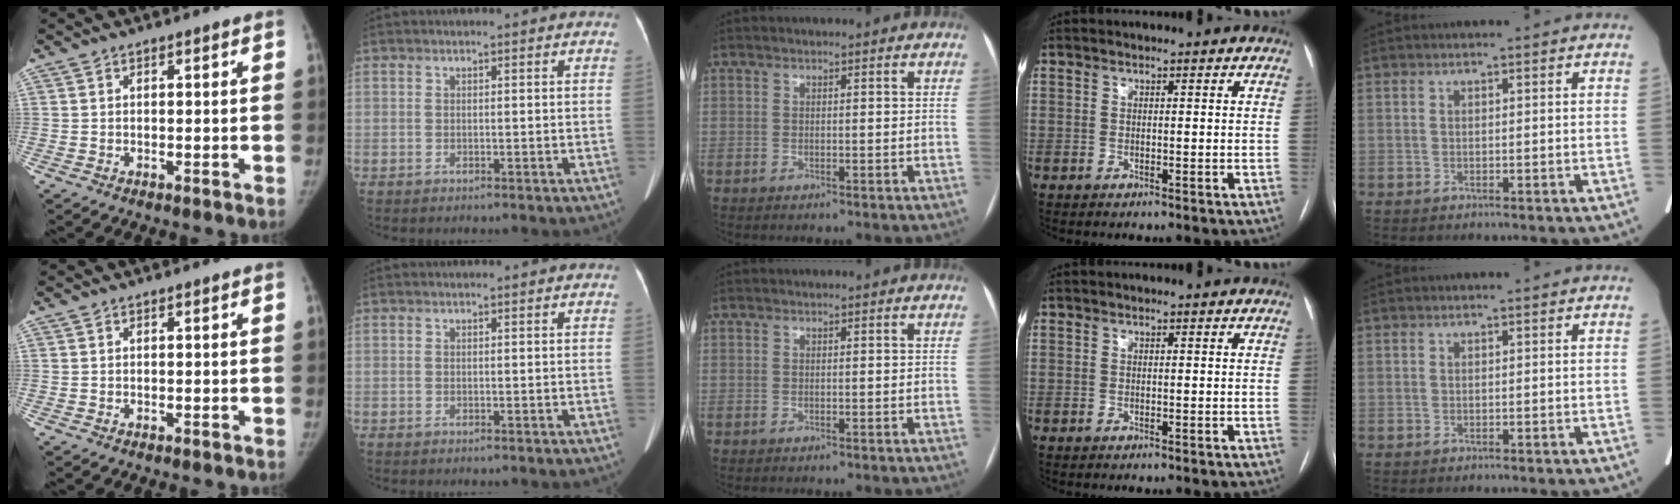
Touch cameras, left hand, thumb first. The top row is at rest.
{}